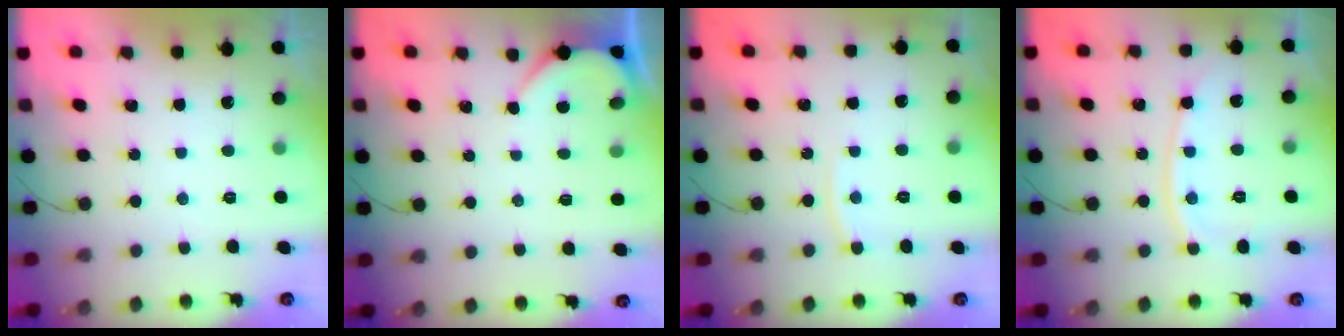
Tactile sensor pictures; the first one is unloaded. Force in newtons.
{"total": 1.8, "press": 1.8, "slide": 0.3}
{"total": 4.7, "press": 4.7, "slide": 0.7}
{"total": 9.0, "press": 9.0, "slide": 0.2}